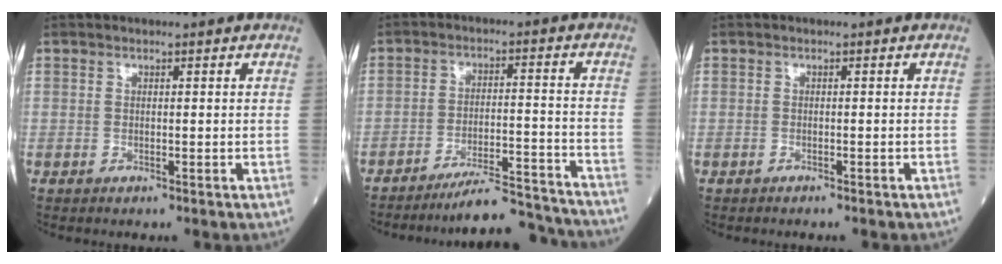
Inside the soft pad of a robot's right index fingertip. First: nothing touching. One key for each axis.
{"total": 13.3, "fx": -13.0, "fy": -0.1, "fz": 3.1, "tx": -0.031, "ty": 0.013, "tz": -0.189}
{"total": 1.3, "fx": -1.2, "fy": 0.3, "fz": 0.5, "tx": -0.010, "ty": -0.002, "tz": -0.014}